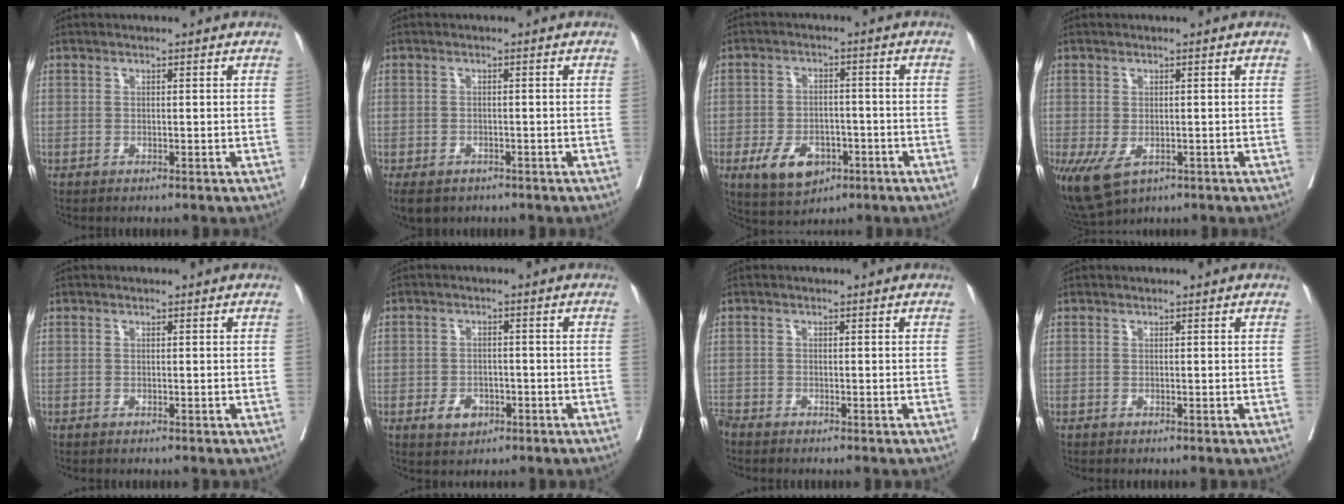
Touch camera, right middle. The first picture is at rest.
{"total": 7.3, "force": [-4.6, 4.9, 2.9], "torque": [-0.065, -0.011, -0.061]}
{"total": 7.8, "force": [-3.6, 4.8, 5.1], "torque": [-0.088, 0.000, -0.051]}
{"total": 6.4, "force": [-2.9, 3.8, 4.3], "torque": [-0.077, -0.016, -0.040]}
{"total": 0.0}
{"total": 3.6, "force": [-1.6, 2.5, 2.1], "torque": [-0.031, 0.003, -0.018]}
{"total": 1.3, "force": [-1.3, 0.2, 0.2], "torque": [-0.005, -0.004, -0.024]}
{"total": 0.0}